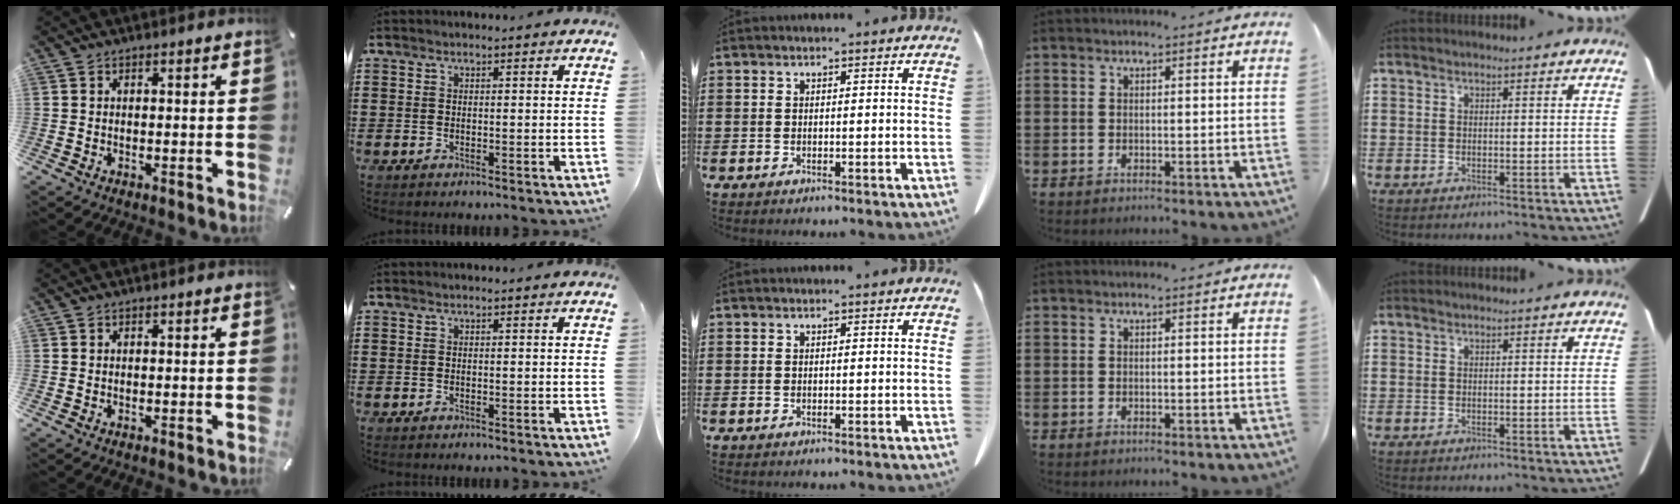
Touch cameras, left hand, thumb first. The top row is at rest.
{}